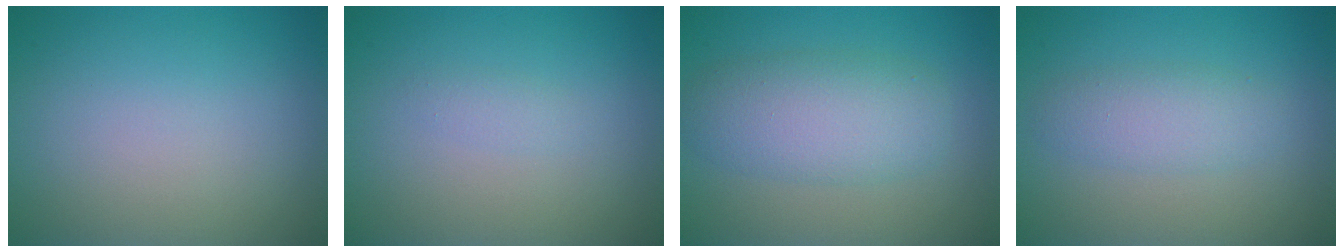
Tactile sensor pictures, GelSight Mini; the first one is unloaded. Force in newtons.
{"total": 0.8, "press": 0.8, "slide": 0.1}
{"total": 5.0, "press": 5.0, "slide": 0.2}
{"total": 2.7, "press": 2.7, "slide": 0.1}